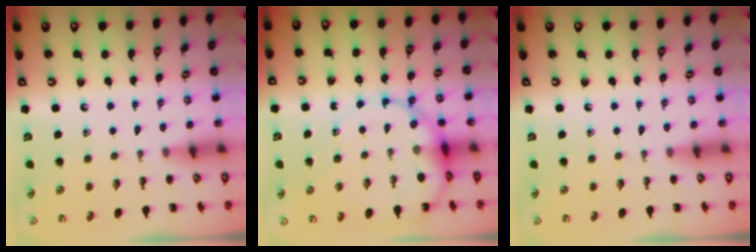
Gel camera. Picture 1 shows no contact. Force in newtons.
{"total": 10.8, "press": 10.3, "slide": 2.9}
{"total": 0.0}